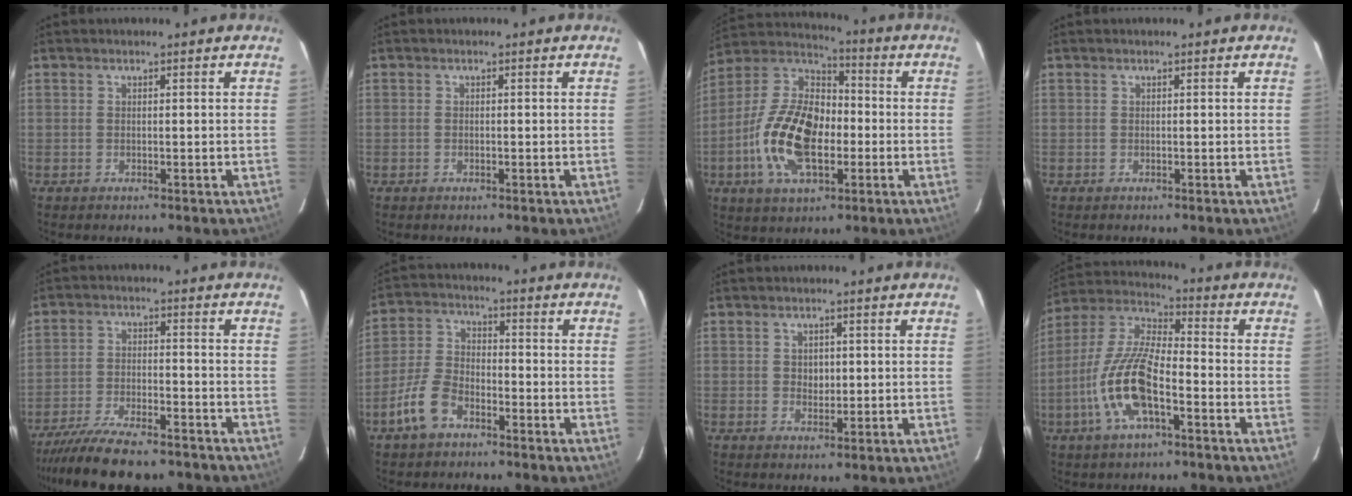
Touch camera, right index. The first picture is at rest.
{"total": 0.6, "force": [-0.2, 0.5, 0.1], "torque": [0.001, -0.001, -0.003]}
{"total": 18.6, "force": [-4.5, 10.3, 14.9], "torque": [-0.306, 0.006, -0.082]}
{"total": 0.0}
{"total": 15.6, "force": [-13.2, 3.9, 7.3], "torque": [-0.158, -0.025, -0.215]}
{"total": 8.7, "force": [-5.4, 4.7, 4.9], "torque": [-0.114, 0.009, -0.106]}
{"total": 1.0, "force": [0.1, 0.8, 0.5], "torque": [-0.009, 0.002, 0.001]}
{"total": 14.8, "force": [-5.7, 5.1, 12.6], "torque": [-0.268, -0.004, -0.114]}